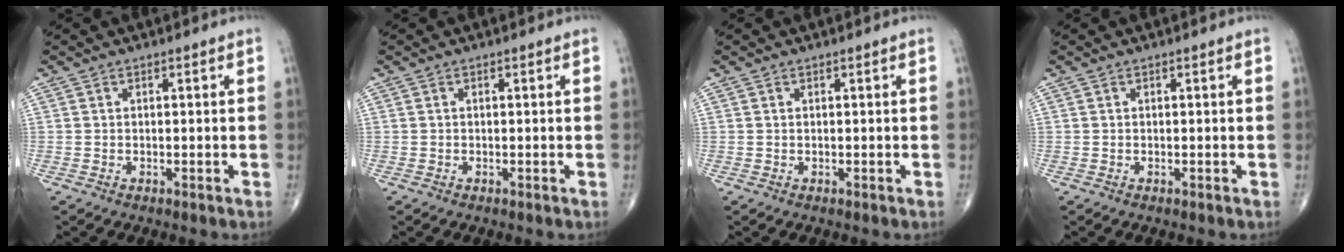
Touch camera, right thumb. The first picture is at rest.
{"total": 0.0}
{"total": 0.0}
{"total": 0.0}